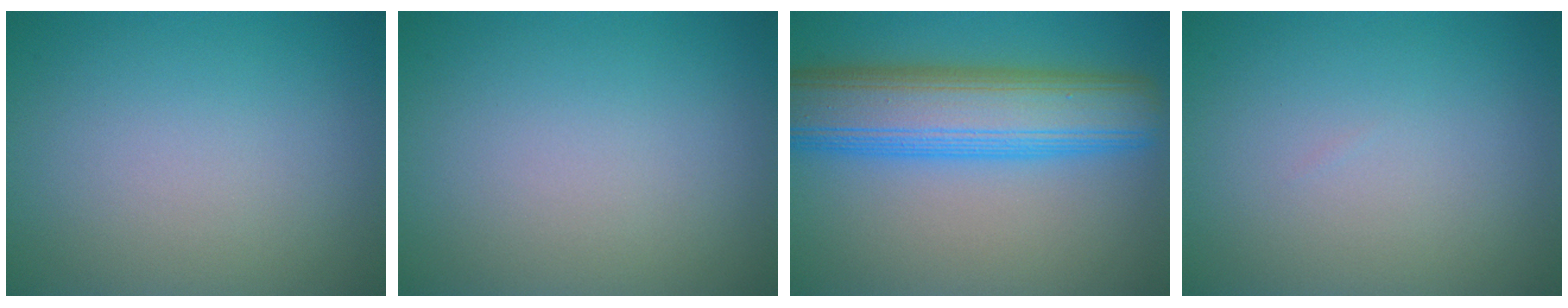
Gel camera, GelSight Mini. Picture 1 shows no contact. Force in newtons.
{"total": 0.0}
{"total": 9.9, "press": 9.9, "slide": 0.2}
{"total": 0.0}